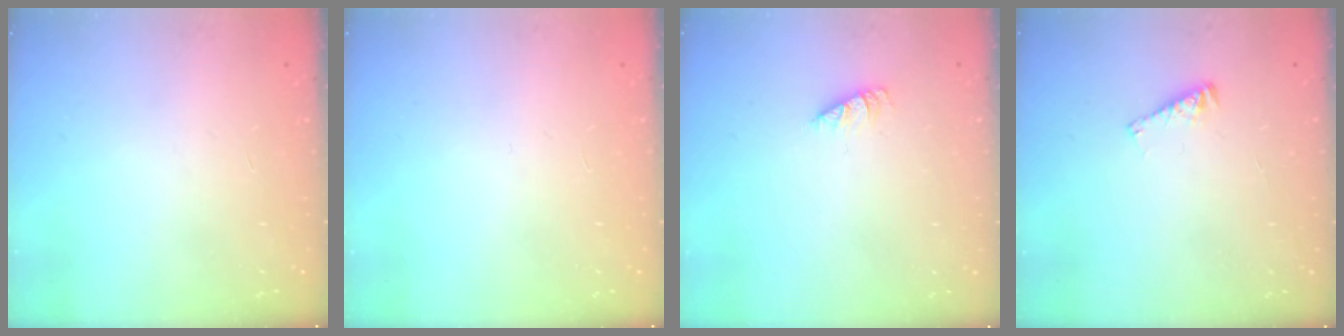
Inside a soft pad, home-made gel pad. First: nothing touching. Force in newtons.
{"total": 0.0}
{"total": 1.0, "press": 1.0, "slide": 0.1}
{"total": 3.8, "press": 3.8, "slide": 0.3}